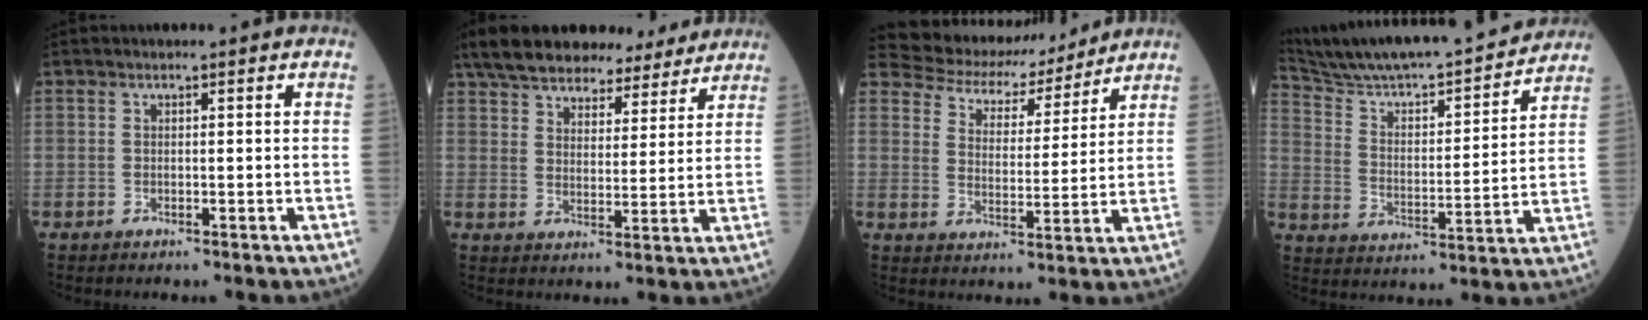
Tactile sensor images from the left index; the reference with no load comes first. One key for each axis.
{"total": 18.5, "fx": 15.9, "fy": 5.7, "fz": 7.8, "tx": -0.131, "ty": 0.035, "tz": 0.231}
{"total": 11.3, "fx": 10.4, "fy": 4.0, "fz": 1.5, "tx": -0.028, "ty": 0.016, "tz": 0.153}
{"total": 23.2, "fx": 21.2, "fy": 2.3, "fz": 9.1, "tx": -0.157, "ty": -0.003, "tz": 0.322}